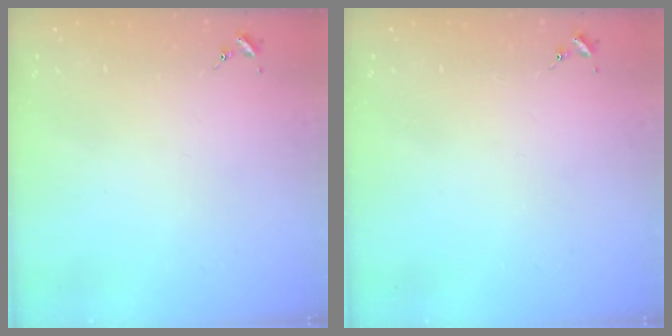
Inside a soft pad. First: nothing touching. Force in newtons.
{"total": 0.0}